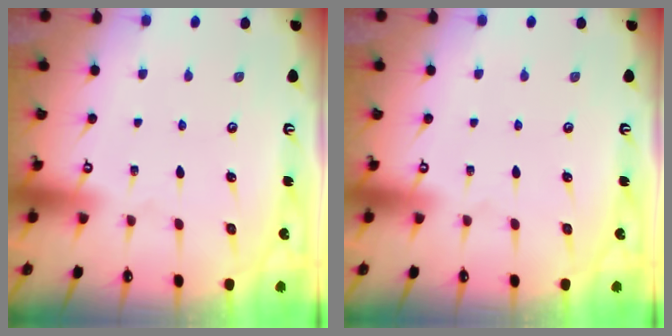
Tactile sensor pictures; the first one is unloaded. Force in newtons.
{"total": 0.0}